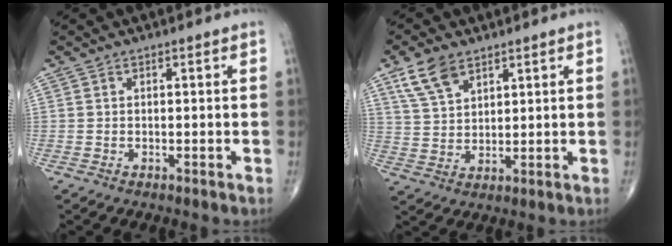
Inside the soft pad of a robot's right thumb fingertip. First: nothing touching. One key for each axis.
{"total": 7.5, "fx": 4.7, "fy": 4.0, "fz": 4.3, "tx": -0.073, "ty": -0.016, "tz": 0.097}